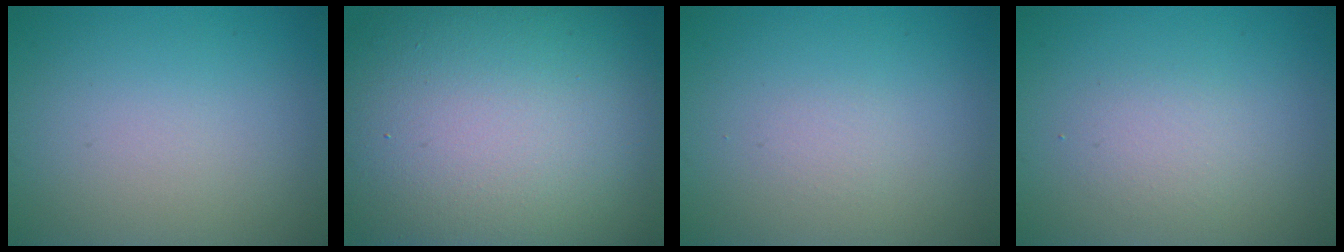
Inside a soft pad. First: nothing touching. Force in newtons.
{"total": 19.5, "press": 19.5, "slide": 0.9}
{"total": 0.0}
{"total": 1.6, "press": 1.6, "slide": 0.2}